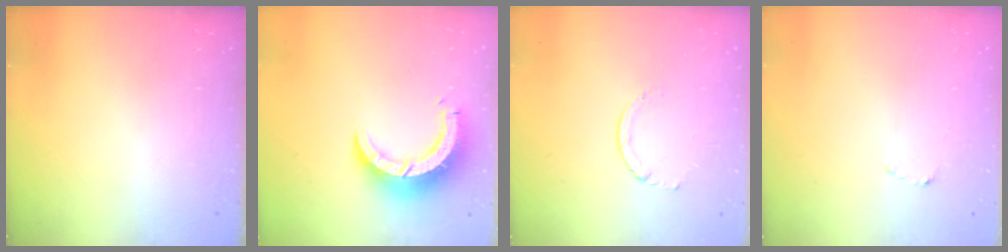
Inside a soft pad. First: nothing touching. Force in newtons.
{"total": 9.7, "press": 9.6, "slide": 1.0}
{"total": 1.7, "press": 1.7, "slide": 0.2}
{"total": 1.5, "press": 1.5, "slide": 0.2}